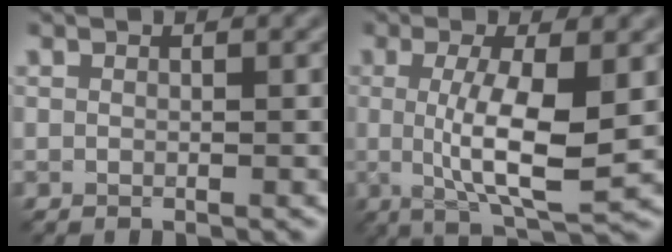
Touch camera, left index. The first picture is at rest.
{"total": 7.2, "force": [-0.1, 1.8, 6.9], "torque": [-0.118, -0.008, 0.003]}